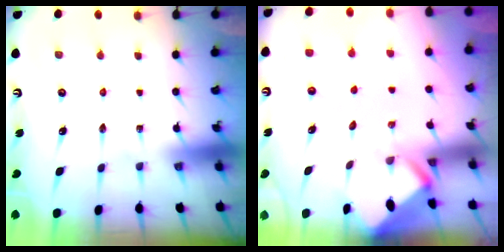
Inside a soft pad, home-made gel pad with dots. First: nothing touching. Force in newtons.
{"total": 3.0, "press": 3.0, "slide": 0.1}